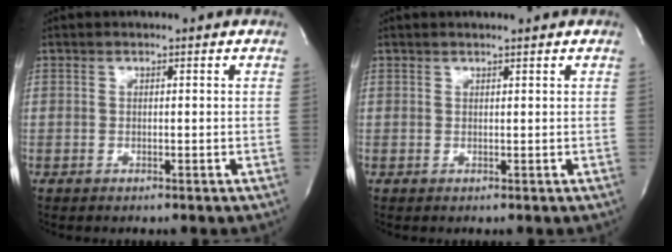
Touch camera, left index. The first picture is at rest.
{"total": 1.6, "force": [1.4, -0.2, 0.7], "torque": [-0.012, 0.008, 0.025]}